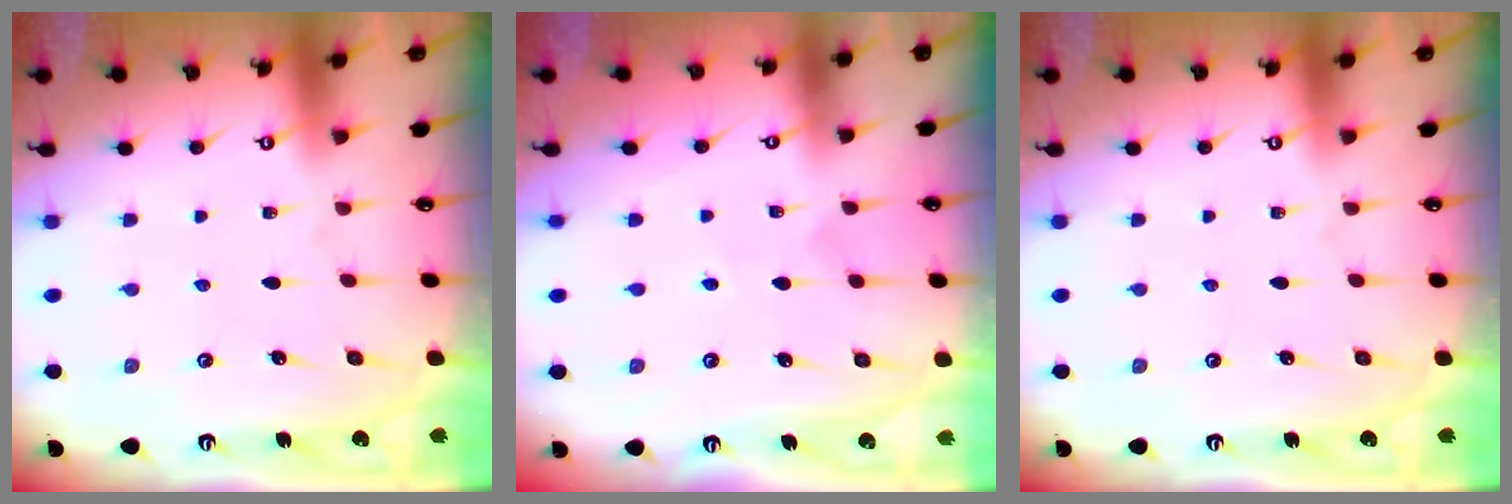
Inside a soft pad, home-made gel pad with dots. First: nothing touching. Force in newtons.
{"total": 2.8, "press": 2.6, "slide": 1.0}
{"total": 0.0}